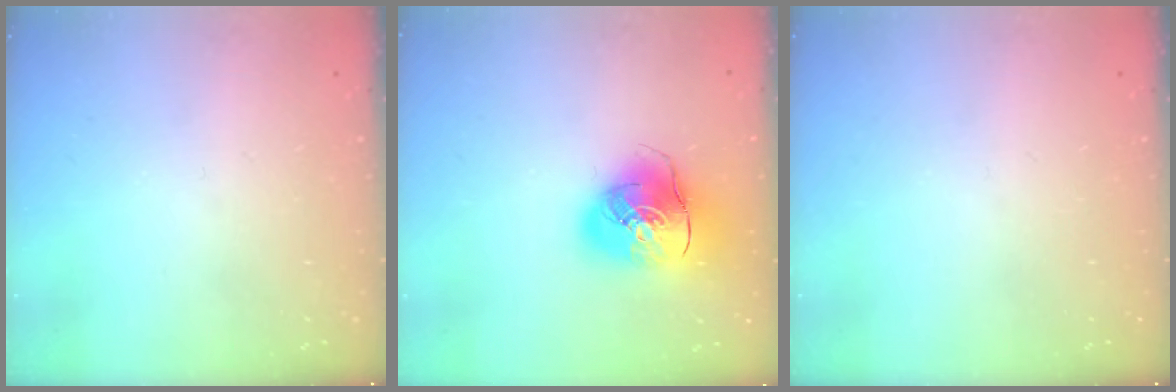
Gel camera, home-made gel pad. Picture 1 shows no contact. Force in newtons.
{"total": 14.1, "press": 13.9, "slide": 2.5}
{"total": 0.0}